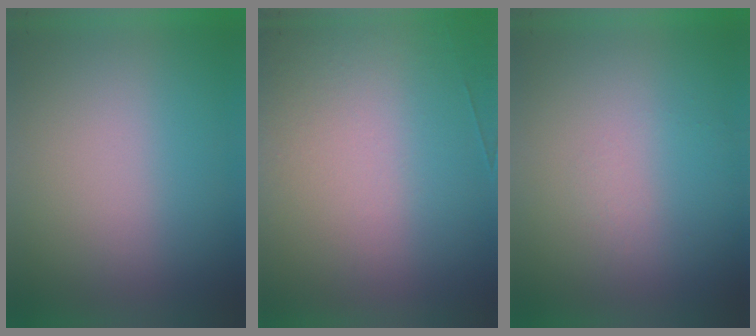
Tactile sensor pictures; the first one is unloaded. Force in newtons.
{"total": 4.5}
{"total": 1.0}